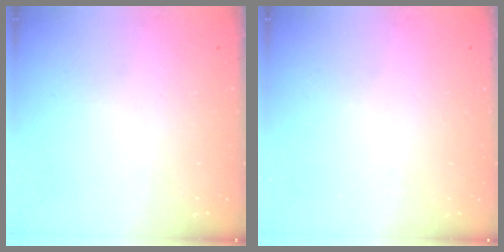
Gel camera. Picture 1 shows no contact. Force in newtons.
{"total": 0.0}